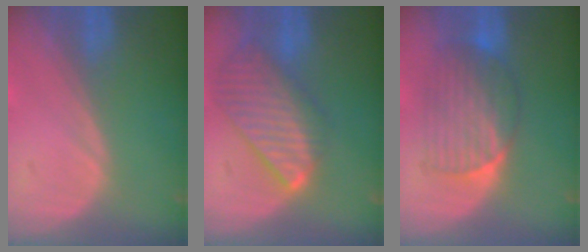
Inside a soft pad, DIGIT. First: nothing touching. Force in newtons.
{"total": 9.9, "press": 8.5, "slide": 5.0}
{"total": 6.9, "press": 6.9, "slide": 0.4}